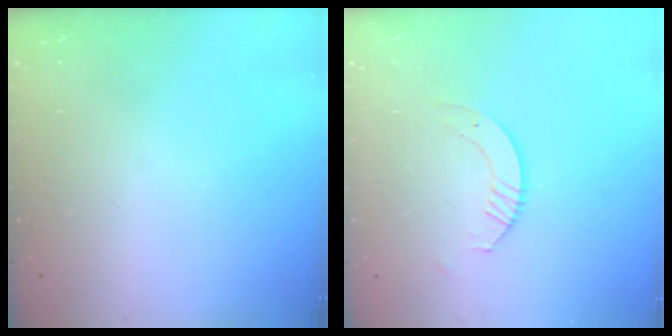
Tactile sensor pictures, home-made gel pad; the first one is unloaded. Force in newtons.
{"total": 3.2, "press": 3.2, "slide": 0.3}